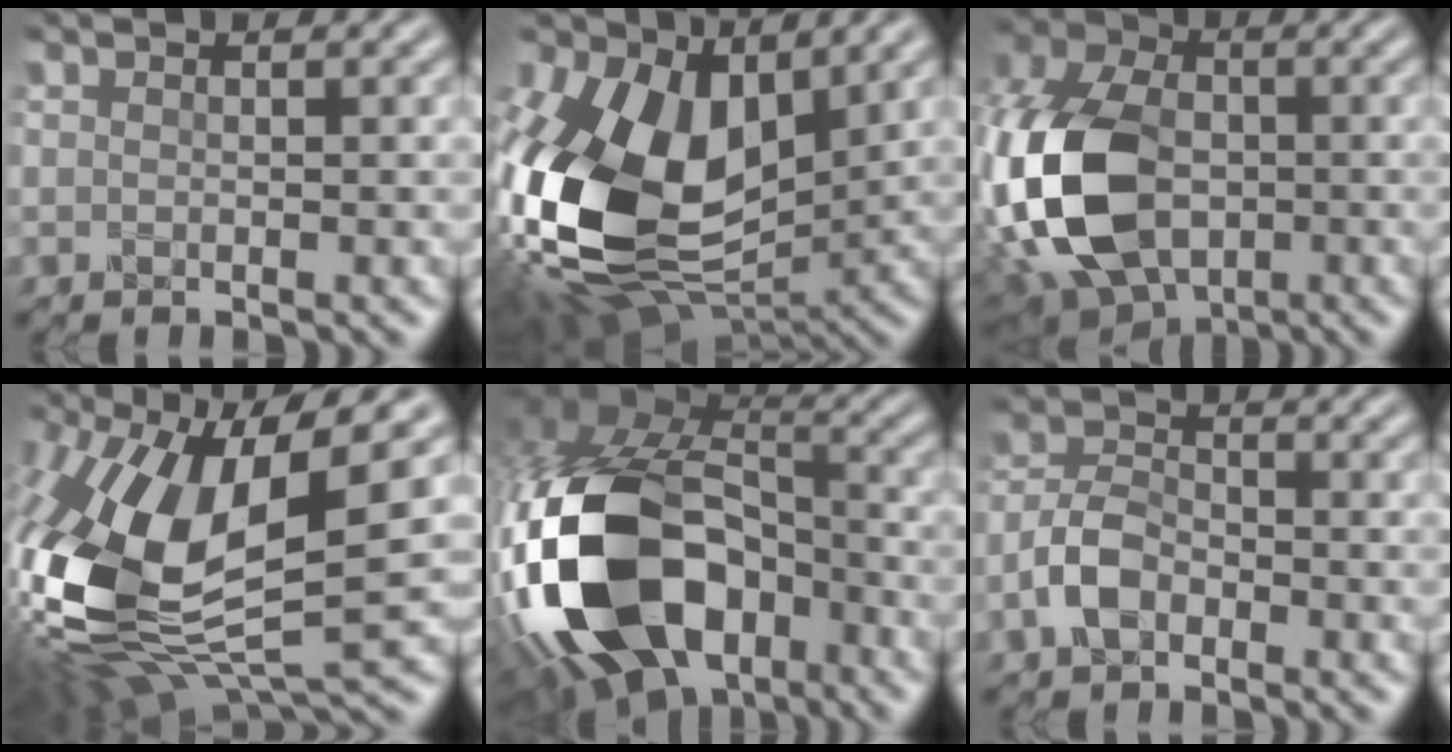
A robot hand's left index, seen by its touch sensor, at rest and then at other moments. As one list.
[{"total": 16.9, "force": [1.3, 10.2, 13.4], "torque": [-0.274, -0.016, 0.023]}, {"total": 16.1, "force": [-3.0, 10.9, 11.5], "torque": [-0.286, -0.012, -0.068]}, {"total": 14.5, "force": [1.4, 6.3, 13.0], "torque": [-0.276, -0.008, 0.018]}, {"total": 19.4, "force": [-6.3, 12.4, 13.6], "torque": [-0.309, -0.011, -0.117]}, {"total": 3.9, "force": [-2.1, 2.3, 2.3], "torque": [-0.050, 0.007, -0.051]}]